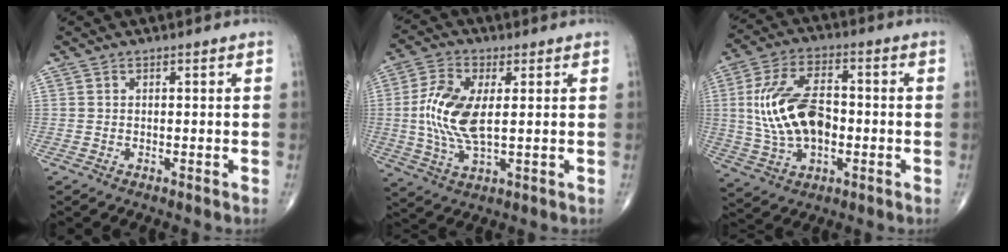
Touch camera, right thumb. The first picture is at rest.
{"total": 11.3, "force": [0.9, 5.1, 10.1], "torque": [-0.216, -0.003, 0.020]}
{"total": 15.5, "force": [-0.6, 8.9, 12.7], "torque": [-0.239, 0.018, -0.007]}